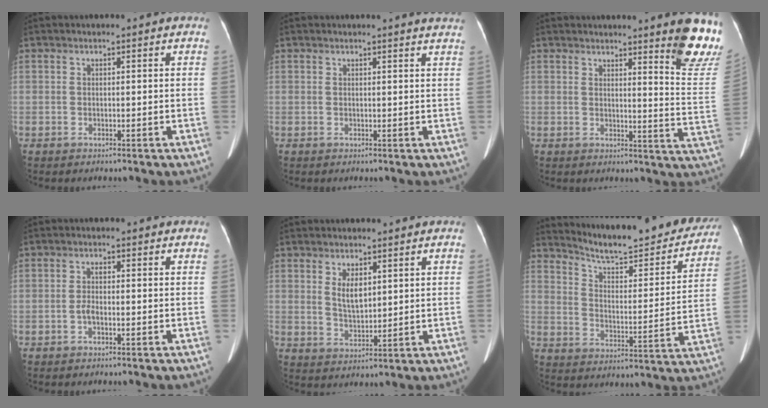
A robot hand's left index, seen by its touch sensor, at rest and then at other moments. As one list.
[{"total": 3.1, "force": [2.9, -0.3, 0.8], "torque": [-0.013, -0.009, 0.017]}, {"total": 10.3, "force": [8.4, -0.3, 6.0], "torque": [-0.052, -0.064, 0.080]}, {"total": 1.5, "force": [-0.8, 0.4, 1.2], "torque": [-0.022, 0.001, -0.015]}, {"total": 3.9, "force": [1.7, 1.8, 3.1], "torque": [-0.059, -0.002, 0.039]}, {"total": 20.1, "force": [18.6, 2.7, 6.9], "torque": [-0.098, -0.041, 0.251]}]